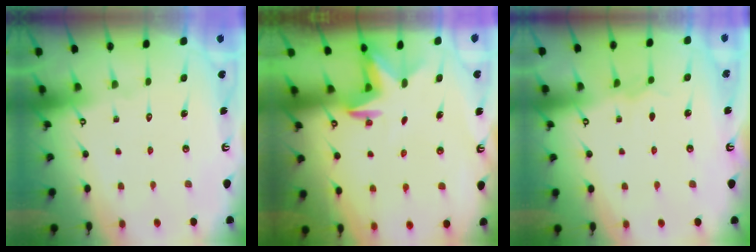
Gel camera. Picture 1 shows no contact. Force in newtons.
{"total": 2.8, "press": 2.8, "slide": 0.2}
{"total": 2.6, "press": 2.6, "slide": 0.4}